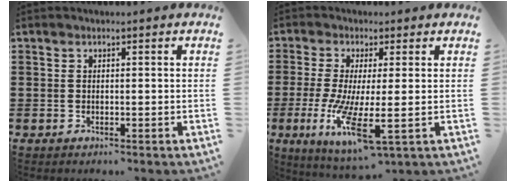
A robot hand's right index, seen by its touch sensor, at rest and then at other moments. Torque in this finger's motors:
{"motor_torque": [2.14, 0.00, 1.00, 0.21]}